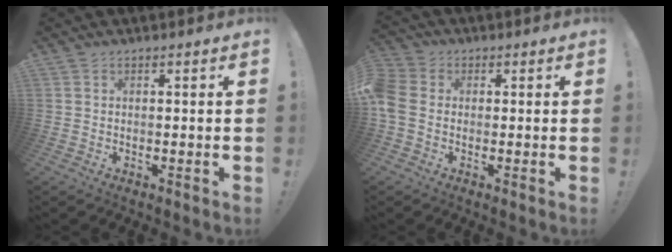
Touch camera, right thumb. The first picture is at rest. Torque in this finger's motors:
{"motor_torque": [2.48, 2.53, 1.95, -0.82, 0.89]}